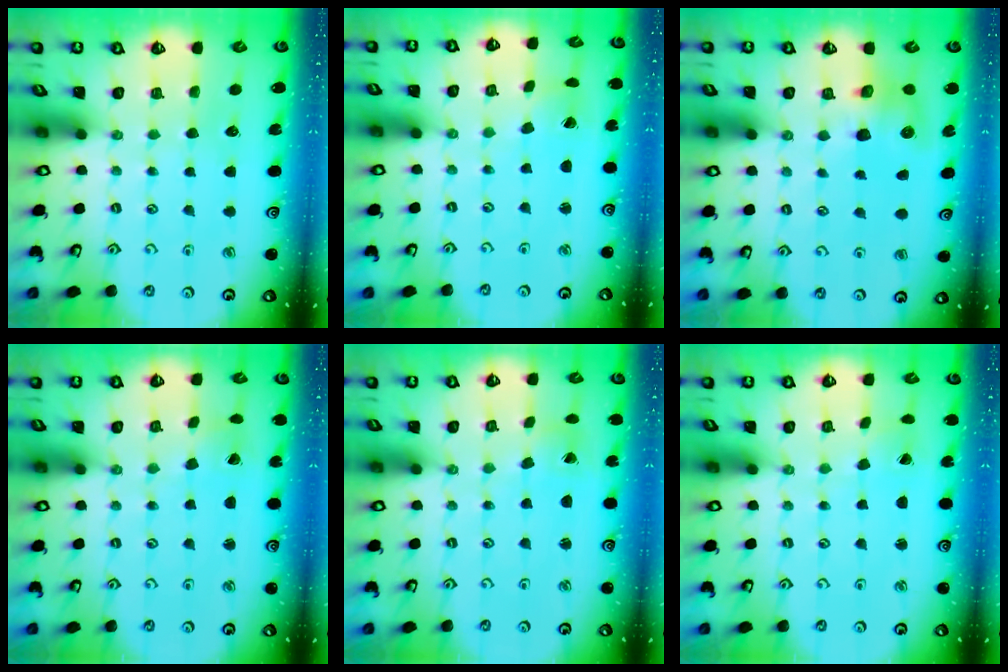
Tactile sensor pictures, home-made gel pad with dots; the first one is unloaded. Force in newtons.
{"total": 1.7, "press": 1.7, "slide": 0.1}
{"total": 9.1, "press": 9.0, "slide": 1.2}
{"total": 2.1, "press": 2.1, "slide": 0.3}
{"total": 0.0}
{"total": 0.8, "press": 0.8, "slide": 0.0}